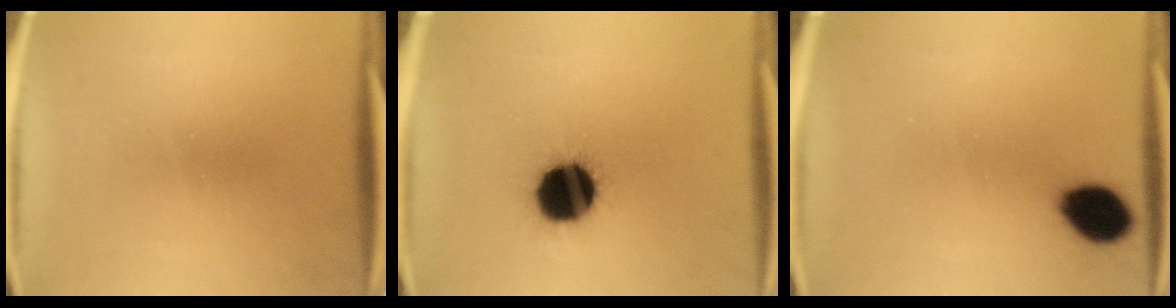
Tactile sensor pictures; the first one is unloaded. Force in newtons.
{"total": 17.1}
{"total": 9.8}